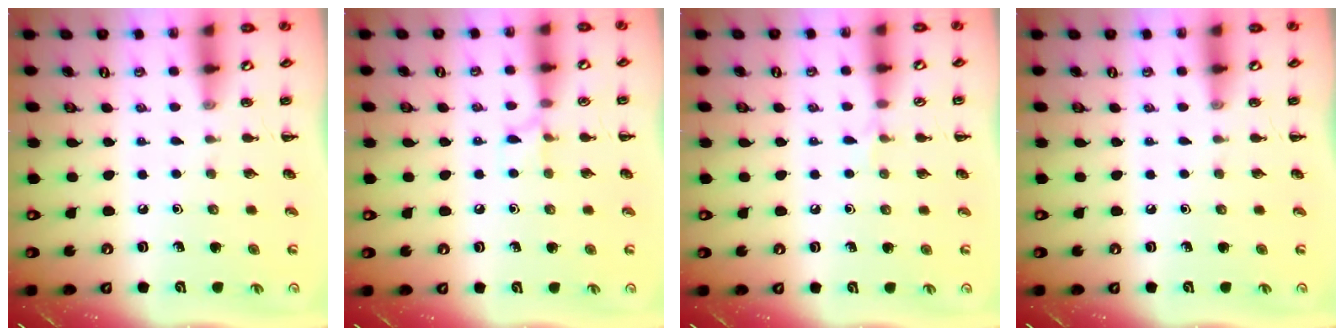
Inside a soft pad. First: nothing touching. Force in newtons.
{"total": 5.2, "press": 4.9, "slide": 1.6}
{"total": 4.0, "press": 3.7, "slide": 1.3}
{"total": 0.0}